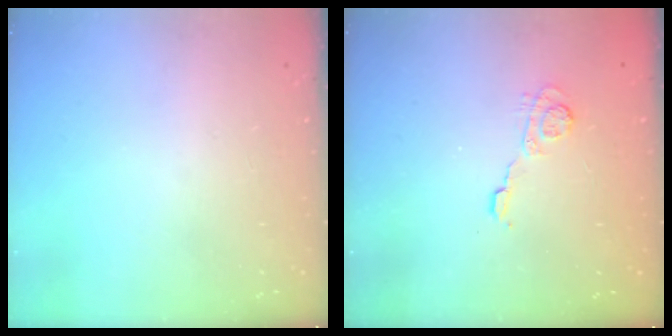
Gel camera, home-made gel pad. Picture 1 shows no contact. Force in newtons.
{"total": 4.6, "press": 4.5, "slide": 0.9}